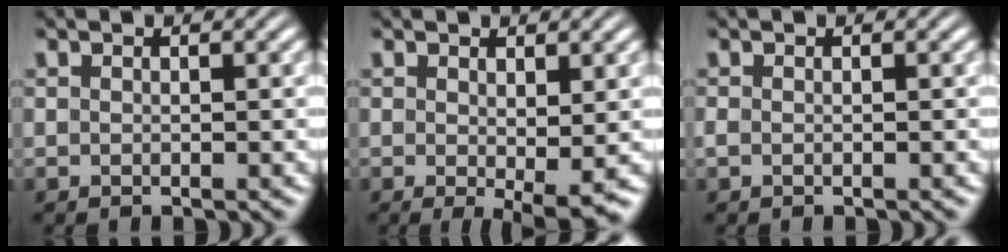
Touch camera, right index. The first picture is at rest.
{"total": 2.9, "force": [-0.8, 0.4, 2.7], "torque": [-0.036, -0.022, -0.003]}
{"total": 0.9, "force": [-0.4, 0.6, 0.3], "torque": [-0.017, -0.007, -0.004]}